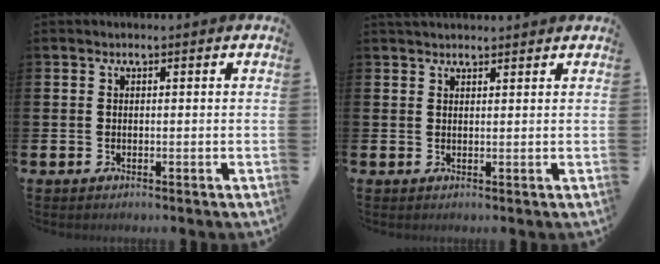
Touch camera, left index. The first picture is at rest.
{"total": 1.8, "force": [1.7, 0.4, 0.3], "torque": [0.003, -0.003, 0.029]}